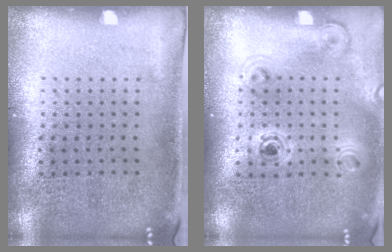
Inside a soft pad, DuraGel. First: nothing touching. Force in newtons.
{"total": 1.1, "press": 1.0, "slide": 0.3}